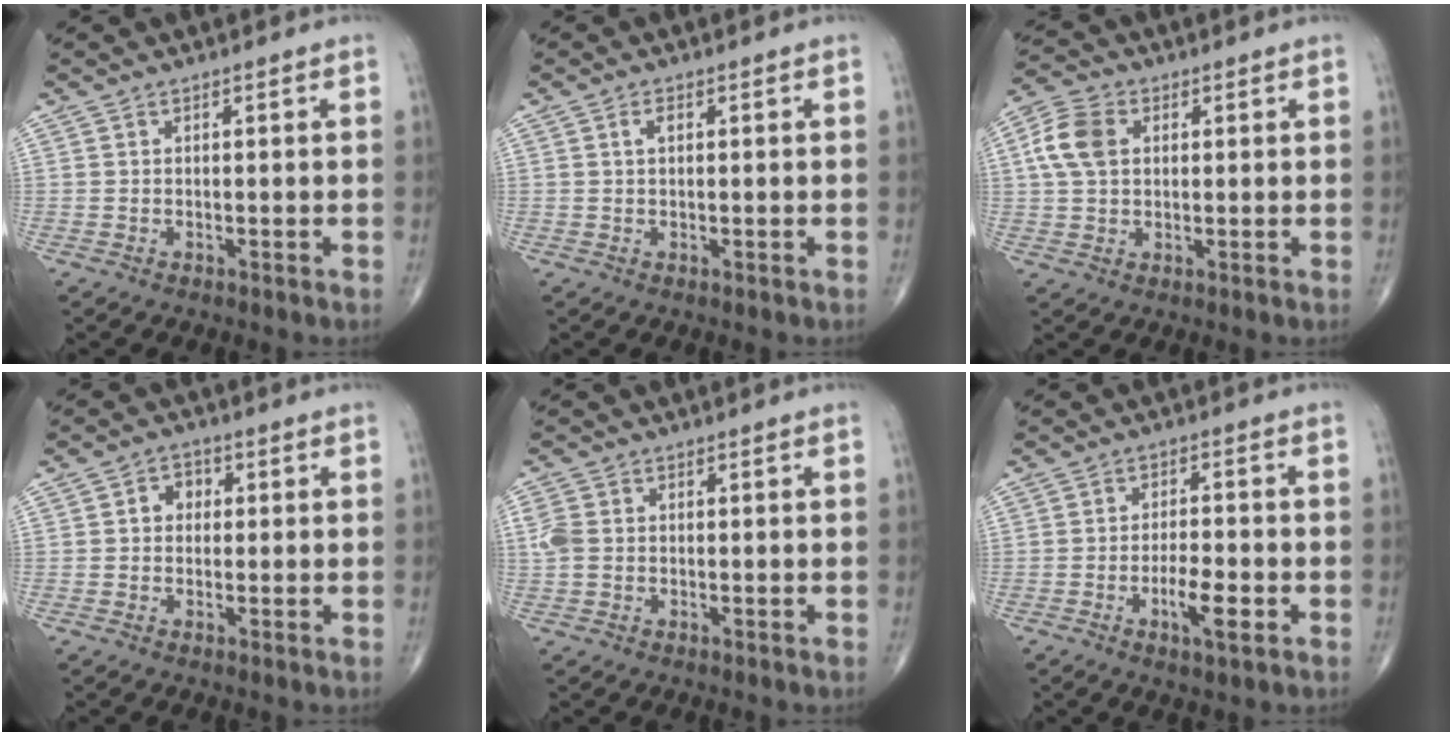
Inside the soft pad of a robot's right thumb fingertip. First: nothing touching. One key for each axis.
{"total": 1.4, "fx": 0.4, "fy": 0.8, "fz": 1.1, "tx": -0.019, "ty": 0.003, "tz": 0.005}
{"total": 8.0, "fx": 1.7, "fy": 5.6, "fz": 5.4, "tx": -0.112, "ty": 0.013, "tz": 0.029}
{"total": 3.6, "fx": 0.4, "fy": 3.0, "fz": 1.9, "tx": -0.007, "ty": 0.012, "tz": 0.000}
{"total": 2.8, "fx": 0.1, "fy": 2.3, "fz": 1.6, "tx": -0.039, "ty": 0.006, "tz": 0.000}
{"total": 6.3, "fx": -2.3, "fy": 1.9, "fz": 5.6, "tx": -0.092, "ty": 0.008, "tz": -0.039}